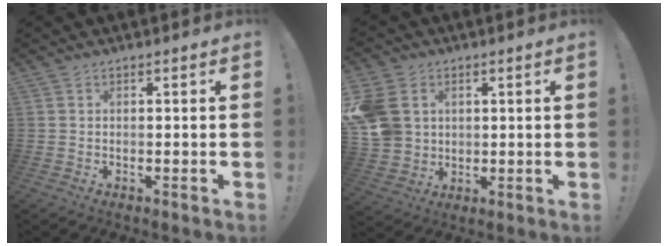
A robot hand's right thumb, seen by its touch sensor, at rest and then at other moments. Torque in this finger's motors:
{"motor_torque": [1.66, 1.71, 1.12, -0.02, 0.64]}